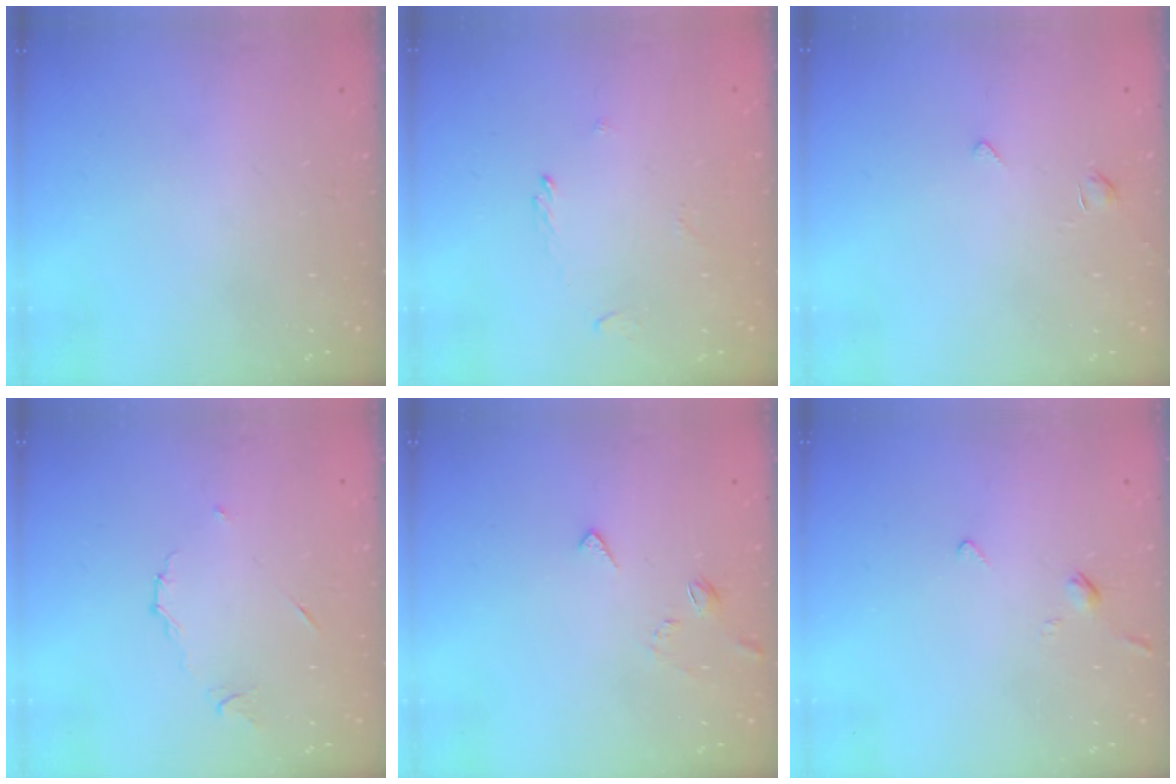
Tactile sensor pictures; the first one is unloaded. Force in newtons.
{"total": 1.4, "press": 1.3, "slide": 0.4}
{"total": 1.9, "press": 1.8, "slide": 0.4}
{"total": 5.5, "press": 5.5, "slide": 0.6}
{"total": 3.7, "press": 3.7, "slide": 0.7}
{"total": 2.1, "press": 2.0, "slide": 0.6}